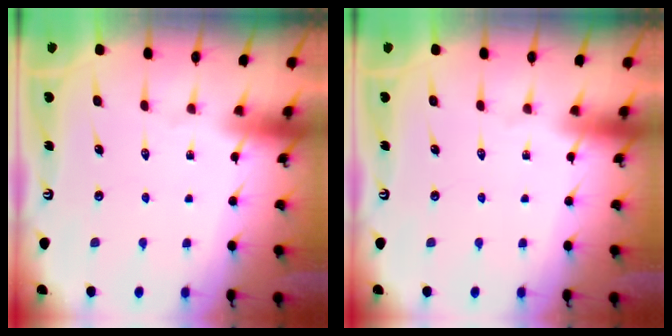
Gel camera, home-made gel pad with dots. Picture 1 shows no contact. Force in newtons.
{"total": 0.0}